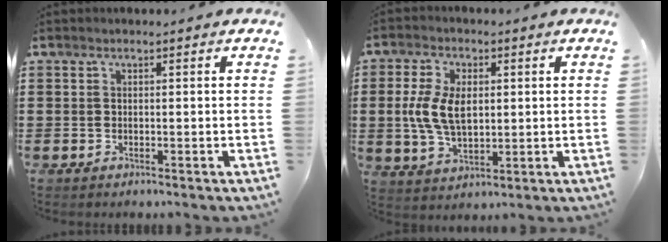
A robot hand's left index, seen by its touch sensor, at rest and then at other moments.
{"total": 7.8, "force": [0.7, 4.6, 6.3], "torque": [-0.146, 0.009, 0.008]}